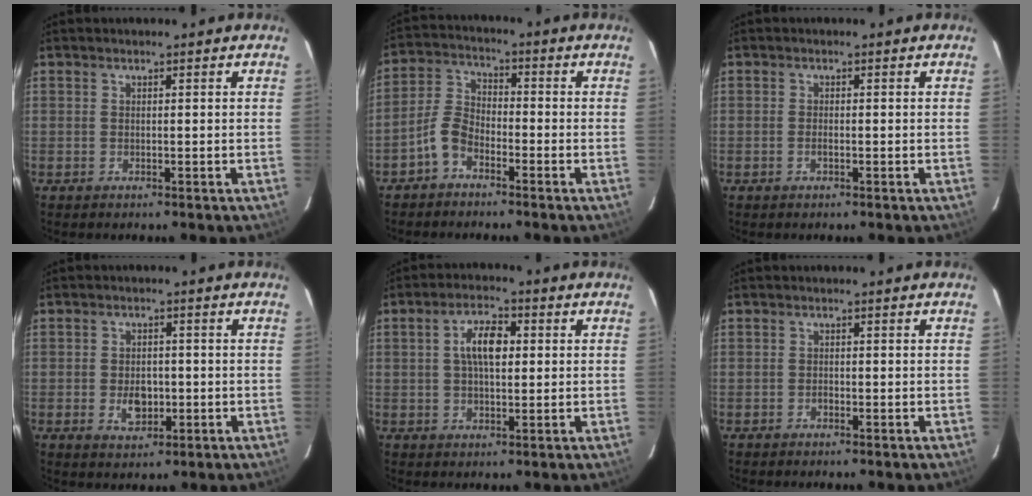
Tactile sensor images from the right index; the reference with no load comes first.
{"total": 5.7, "force": [-3.7, 3.1, 3.0], "torque": [-0.070, 0.019, -0.079]}
{"total": 1.1, "force": [-0.5, 0.4, 0.9], "torque": [-0.019, 0.001, -0.009]}
{"total": 5.0, "force": [-1.2, 3.4, 3.5], "torque": [-0.064, 0.000, -0.013]}
{"total": 6.5, "force": [1.0, 3.1, 5.6], "torque": [-0.101, 0.015, 0.019]}
{"total": 0.6, "force": [-0.5, 0.3, 0.2], "torque": [-0.004, 0.002, -0.009]}